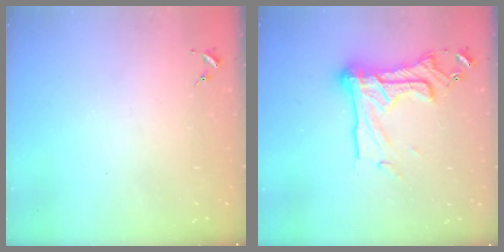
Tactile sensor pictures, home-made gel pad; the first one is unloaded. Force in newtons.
{"total": 20.9, "press": 20.8, "slide": 2.0}